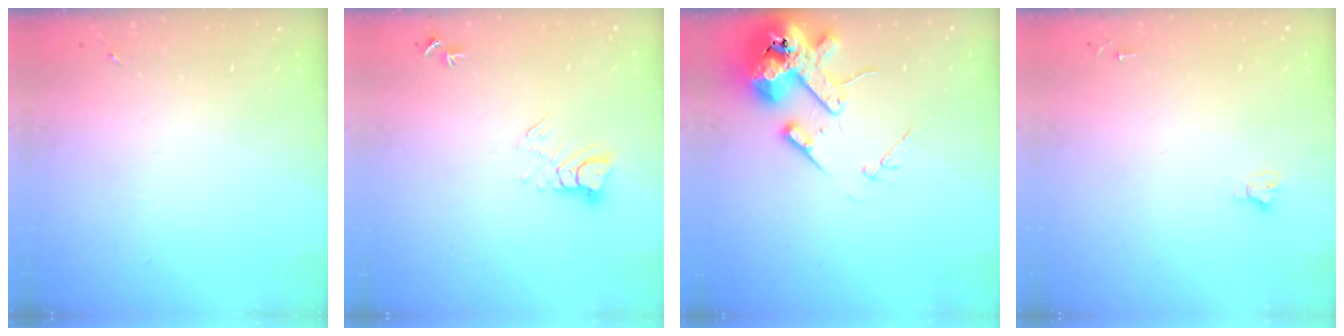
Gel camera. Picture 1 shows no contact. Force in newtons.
{"total": 5.5, "press": 5.5, "slide": 0.4}
{"total": 14.6, "press": 14.4, "slide": 2.5}
{"total": 2.4, "press": 2.4, "slide": 0.2}